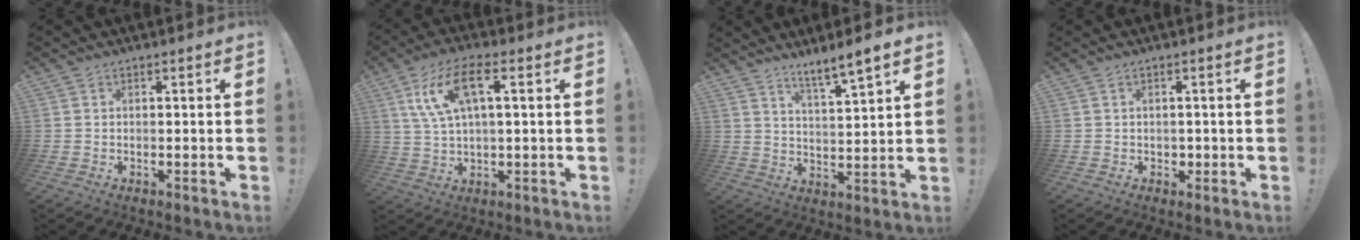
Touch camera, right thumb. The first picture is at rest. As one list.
[{"total": 12.2, "force": [4.3, 4.7, 10.4], "torque": [-0.206, 0.002, 0.078]}, {"total": 7.3, "force": [5.9, -0.1, 4.3], "torque": [-0.063, -0.045, 0.096]}, {"total": 1.6, "force": [0.2, 1.6, 0.3], "torque": [0.003, -0.003, 0.002]}]